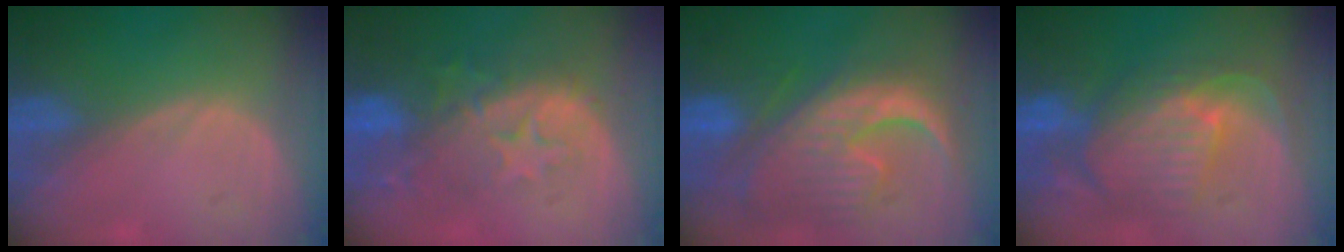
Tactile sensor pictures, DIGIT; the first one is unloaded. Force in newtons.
{"total": 10.0, "press": 8.9, "slide": 4.6}
{"total": 13.4, "press": 11.5, "slide": 6.8}
{"total": 10.8, "press": 9.5, "slide": 5.2}